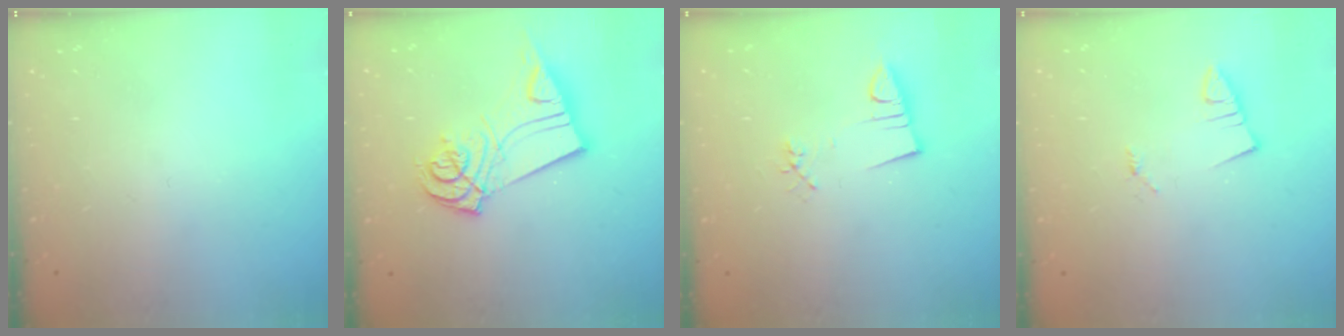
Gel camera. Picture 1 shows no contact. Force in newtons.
{"total": 12.1, "press": 12.0, "slide": 1.7}
{"total": 3.2, "press": 1.8, "slide": 2.7}
{"total": 1.2, "press": 1.2, "slide": 0.1}